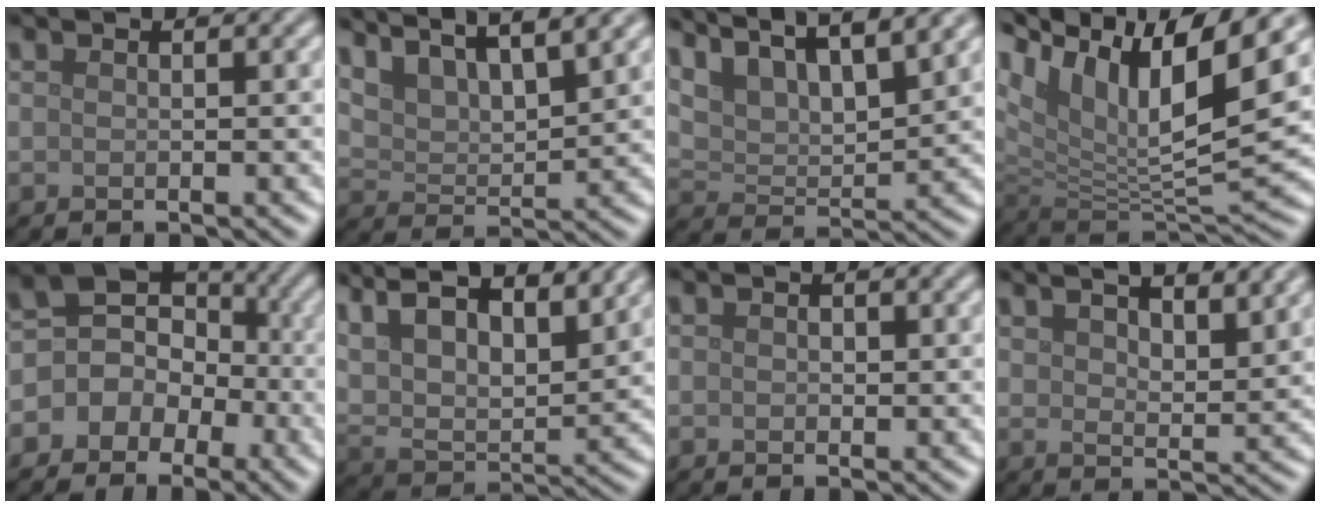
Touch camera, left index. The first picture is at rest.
{"total": 9.9, "force": [7.9, 2.8, 5.2], "torque": [-0.099, 0.029, 0.106]}
{"total": 11.2, "force": [8.9, 3.3, 6.0], "torque": [-0.118, 0.025, 0.123]}
{"total": 15.0, "force": [7.2, 6.0, 11.6], "torque": [-0.230, 0.025, 0.125]}
{"total": 7.8, "force": [-1.2, 7.2, 2.7], "torque": [-0.031, 0.036, -0.055]}
{"total": 15.9, "force": [9.8, 6.6, 10.6], "torque": [-0.212, 0.041, 0.142]}
{"total": 0.5, "force": [0.1, 0.4, 0.3], "torque": [-0.004, -0.002, -0.001]}
{"total": 8.4, "force": [5.3, 3.4, 5.5], "torque": [-0.069, 0.018, 0.063]}